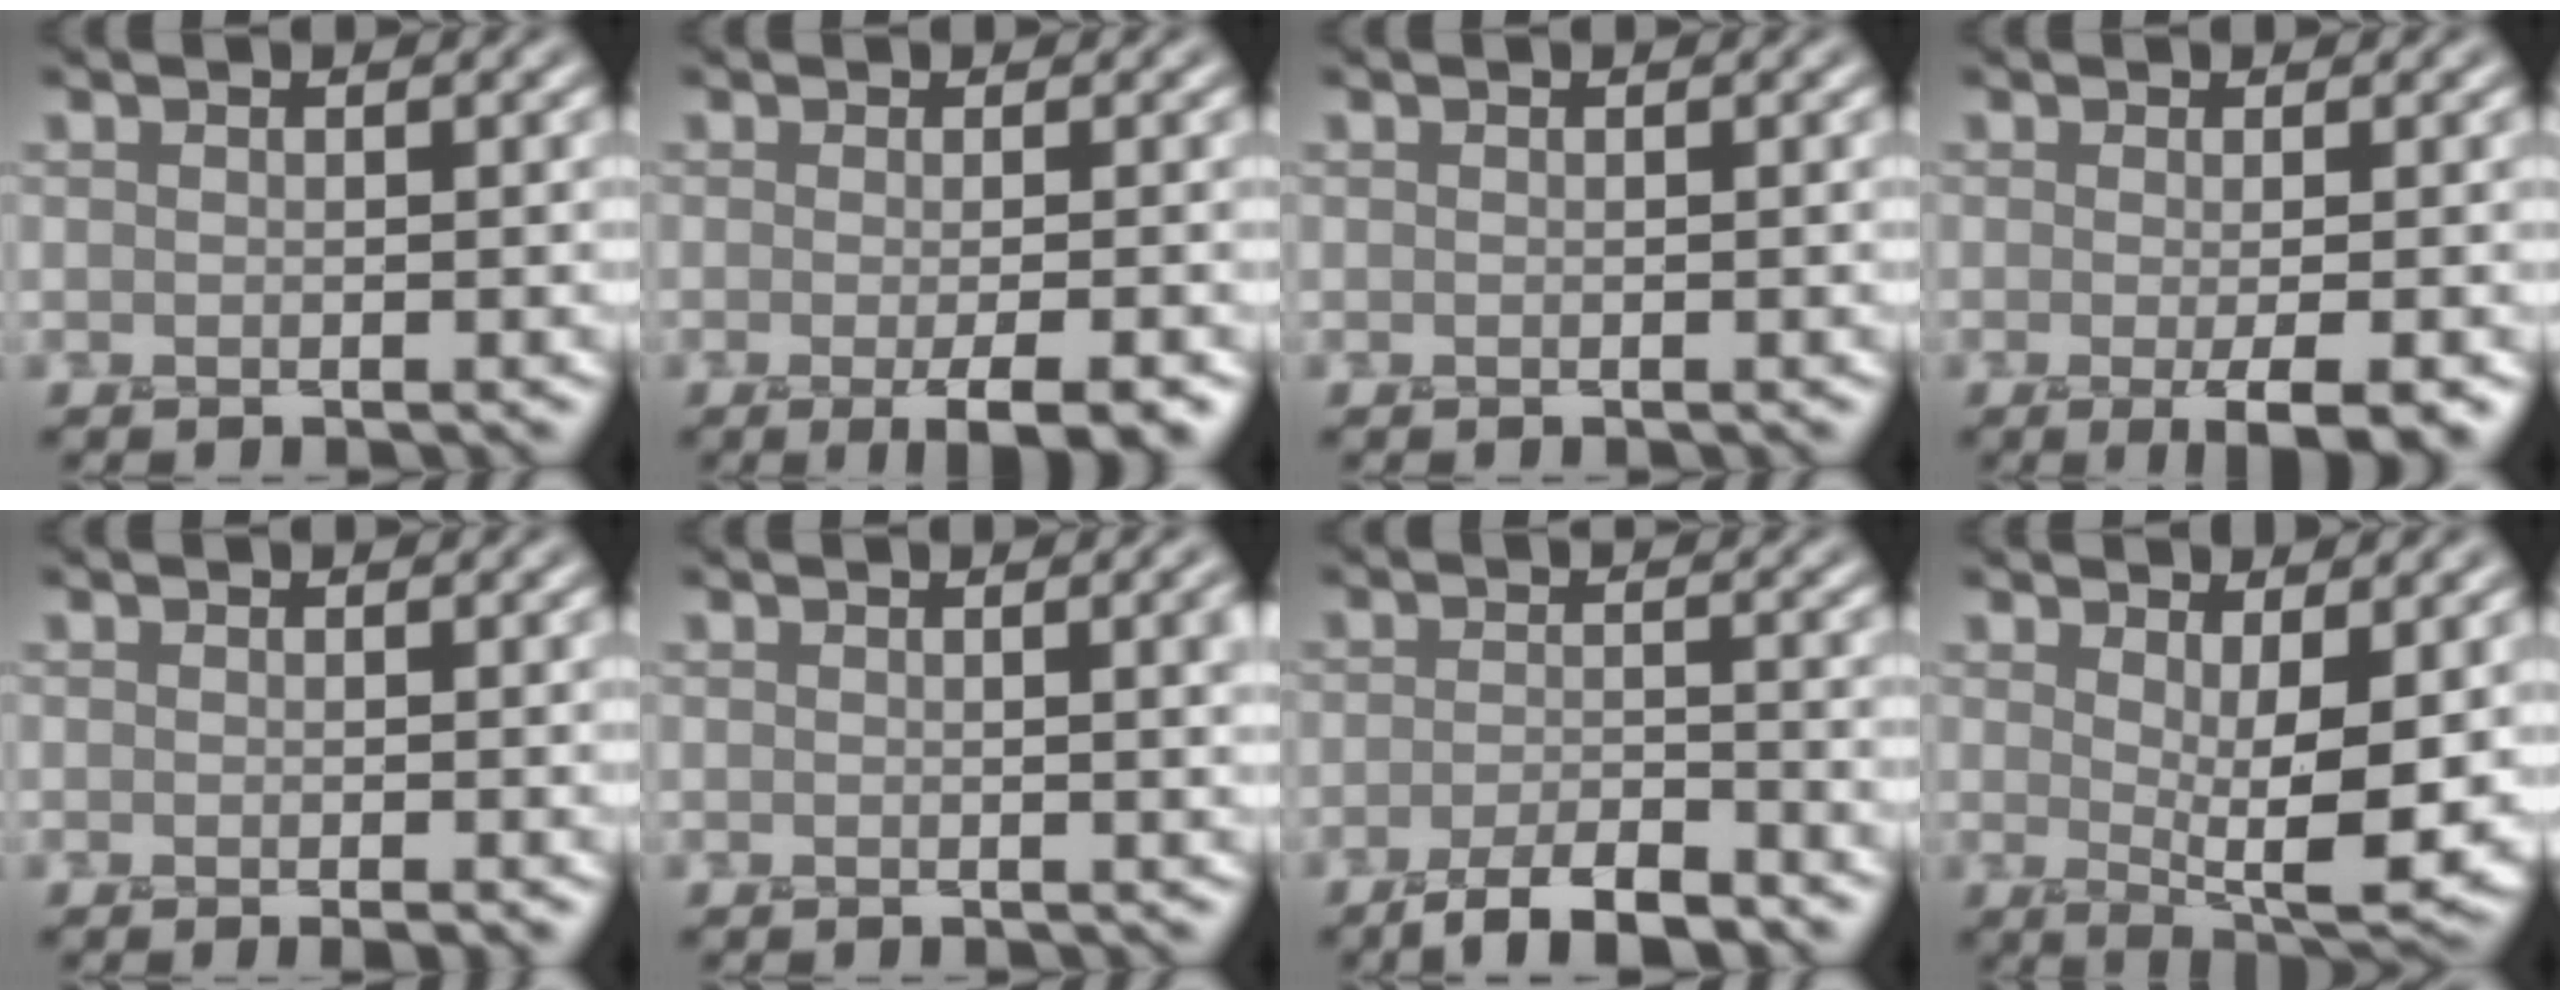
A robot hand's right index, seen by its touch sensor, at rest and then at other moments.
{"total": 3.3, "force": [-1.2, 0.7, 3.1], "torque": [-0.035, -0.003, -0.018]}
{"total": 0.0}
{"total": 3.0, "force": [-0.9, 0.6, 2.8], "torque": [-0.036, -0.003, -0.014]}
{"total": 0.7, "force": [0.1, 0.0, 0.7], "torque": [-0.008, -0.001, 0.001]}
{"total": 3.3, "force": [1.0, 1.2, 2.9], "torque": [-0.027, 0.005, 0.012]}
{"total": 3.8, "force": [-3.1, 0.8, 2.1], "torque": [-0.038, 0.001, -0.059]}
{"total": 5.8, "force": [0.9, 1.8, 5.5], "torque": [-0.093, -0.019, 0.023]}